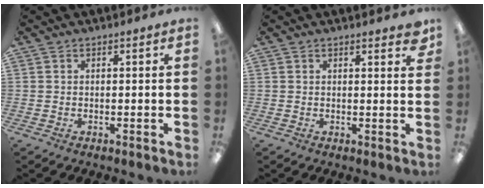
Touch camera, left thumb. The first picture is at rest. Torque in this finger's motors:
{"motor_torque": [0.39, 0.00, 0.38, -0.07, 0.03]}